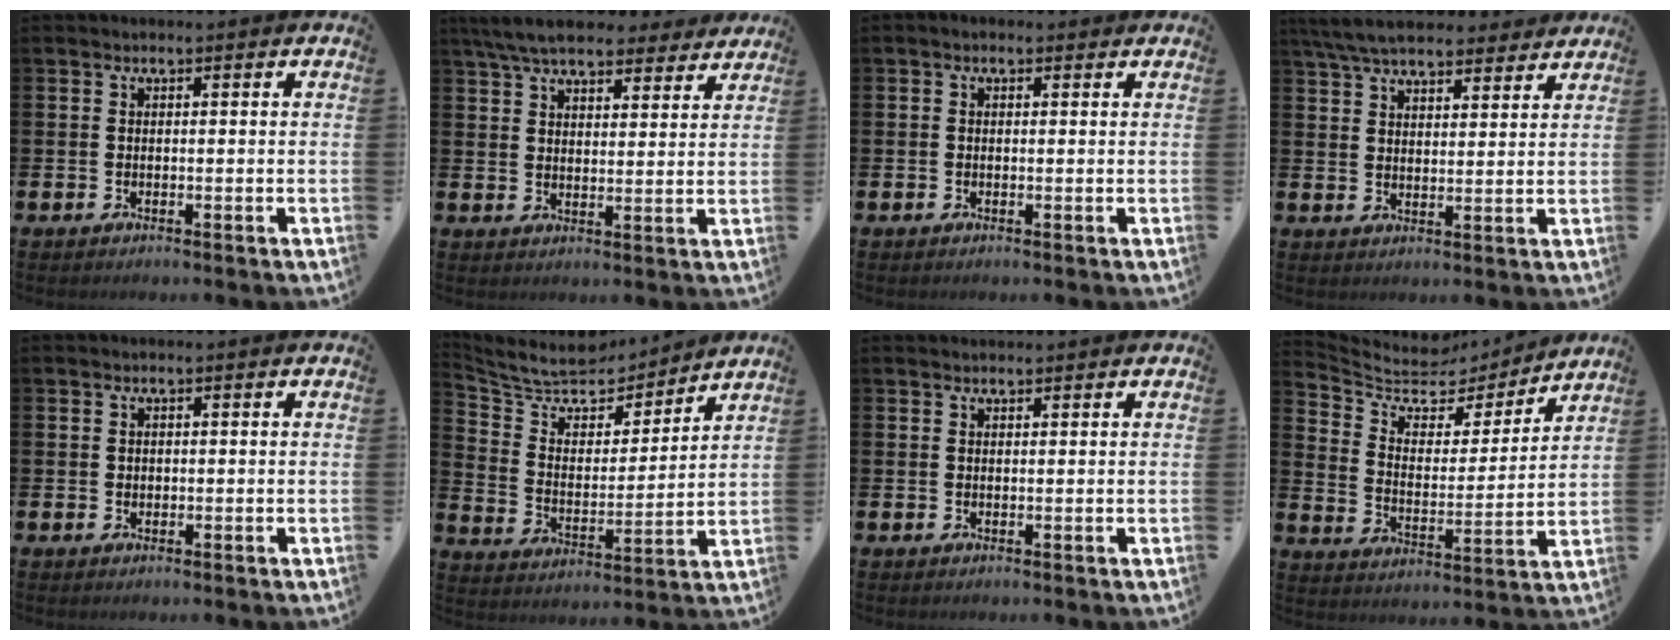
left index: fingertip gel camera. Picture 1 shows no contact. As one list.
[{"total": 7.7, "force": [7.0, 1.9, 2.4], "torque": [-0.065, -0.027, 0.129]}, {"total": 0.6, "force": [0.0, 0.4, 0.4], "torque": [-0.002, 0.004, -0.003]}, {"total": 6.8, "force": [6.3, 1.7, 2.0], "torque": [-0.053, -0.024, 0.115]}, {"total": 0.7, "force": [0.5, 0.5, 0.2], "torque": [0.007, 0.001, 0.005]}, {"total": 8.5, "force": [7.8, 2.8, 1.7], "torque": [-0.075, -0.063, 0.137]}, {"total": 0.8, "force": [0.8, 0.0, 0.1], "torque": [0.009, -0.004, 0.013]}, {"total": 6.8, "force": [6.0, 2.8, 1.5], "torque": [-0.062, -0.049, 0.100]}]